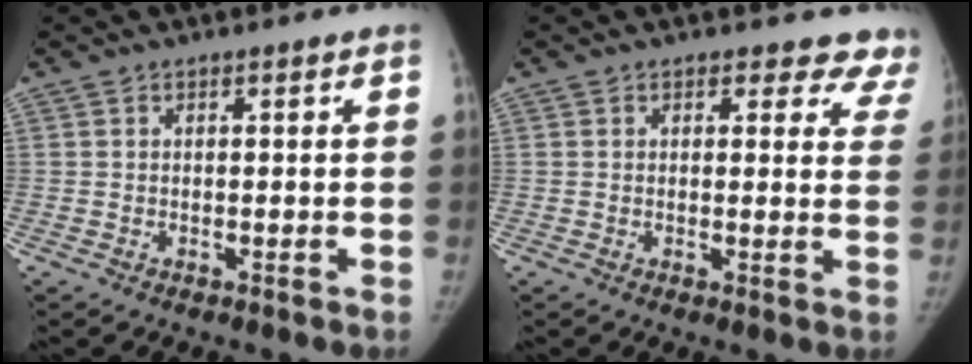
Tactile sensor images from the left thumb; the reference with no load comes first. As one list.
[{"total": 7.7, "force": [6.9, 3.4, 0.7], "torque": [0.052, -0.029, 0.044]}]